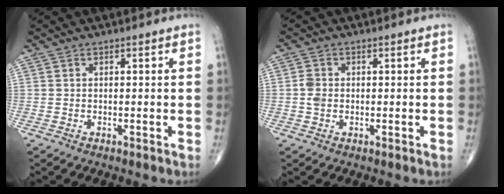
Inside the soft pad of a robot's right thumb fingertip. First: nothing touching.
{"total": 2.4, "force": [-0.2, 1.9, 1.5], "torque": [-0.025, 0.006, -0.005]}